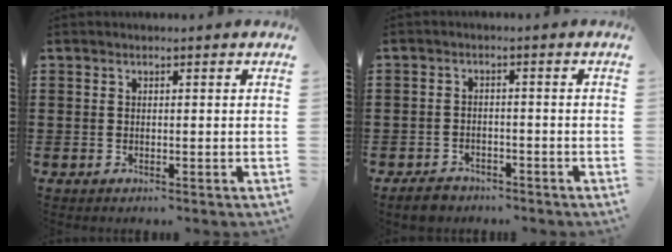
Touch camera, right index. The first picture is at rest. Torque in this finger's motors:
{"motor_torque": [1.49, 0.65, 0.22, 0.02]}